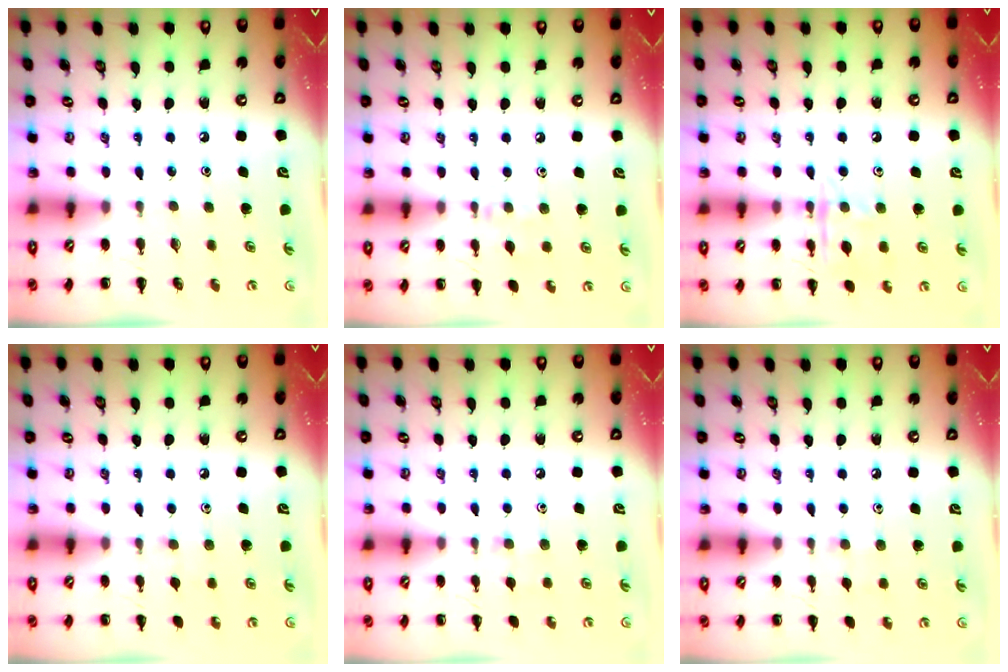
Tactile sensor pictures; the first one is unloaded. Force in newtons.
{"total": 5.4, "press": 5.1, "slide": 1.7}
{"total": 10.6, "press": 10.6, "slide": 0.7}
{"total": 4.6, "press": 4.3, "slide": 1.7}
{"total": 5.6, "press": 5.3, "slide": 1.8}
{"total": 5.2, "press": 4.8, "slide": 1.8}